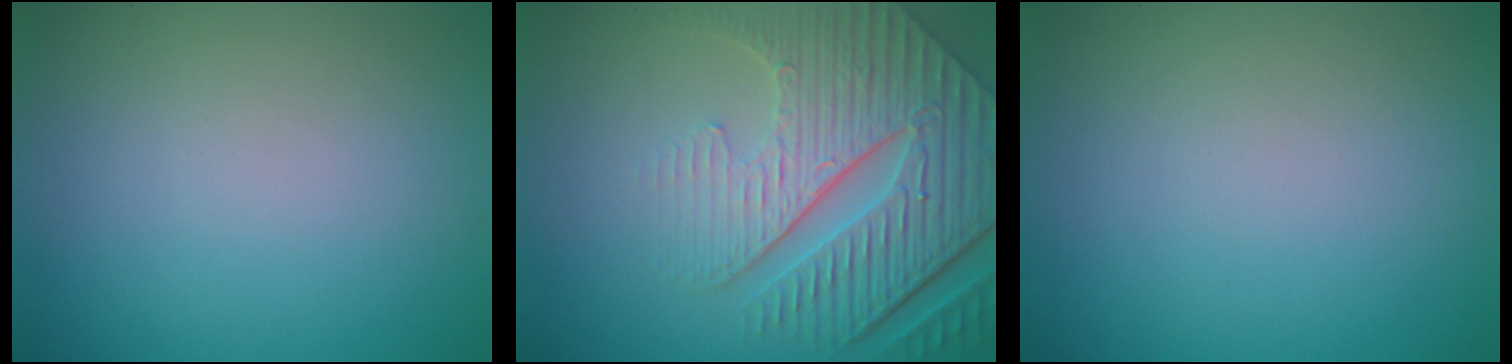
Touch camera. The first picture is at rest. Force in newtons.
{"total": 9.1, "press": 6.2, "slide": 6.6}
{"total": 0.0}